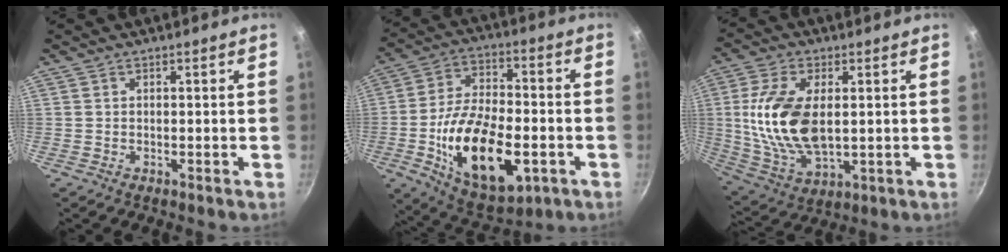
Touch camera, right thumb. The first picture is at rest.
{"total": 22.0, "force": [-5.8, 11.4, 17.8], "torque": [-0.297, 0.021, -0.089]}
{"total": 16.3, "force": [1.6, 8.8, 13.7], "torque": [-0.263, -0.007, 0.039]}